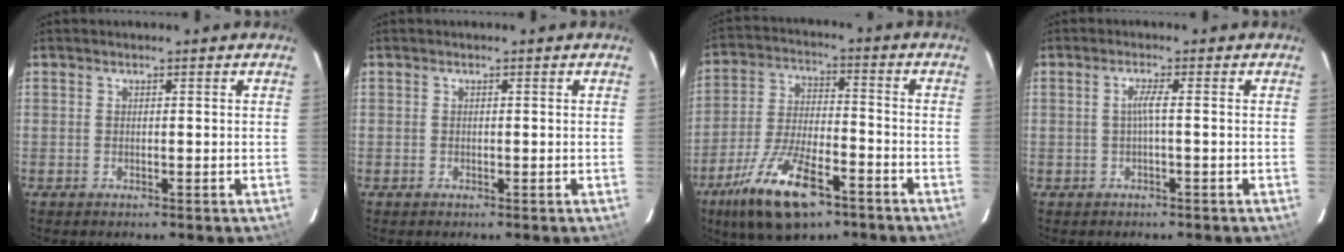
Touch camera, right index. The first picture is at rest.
{"total": 0.0}
{"total": 15.8, "force": [-9.5, 5.7, 11.3], "torque": [-0.233, -0.026, -0.170]}
{"total": 1.8, "force": [-0.4, -0.4, 1.8], "torque": [-0.034, 0.002, -0.008]}